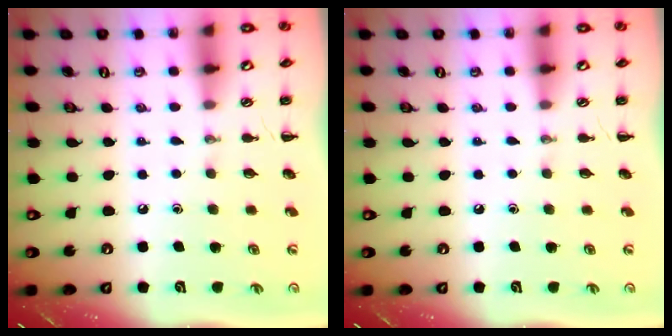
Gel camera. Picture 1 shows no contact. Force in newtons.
{"total": 0.0}